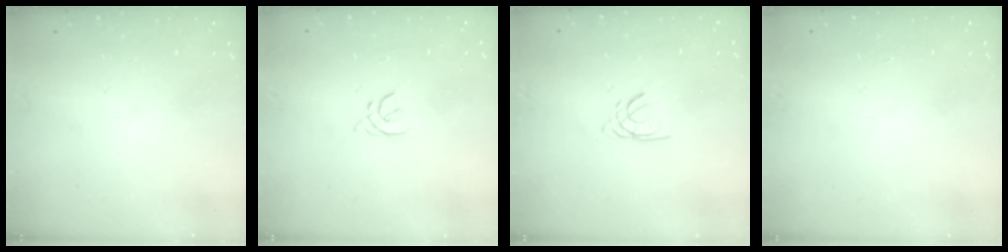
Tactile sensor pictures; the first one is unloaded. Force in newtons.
{"total": 2.0, "press": 2.0, "slide": 0.6}
{"total": 2.4, "press": 2.4, "slide": 0.1}
{"total": 1.0, "press": 0.9, "slide": 0.3}